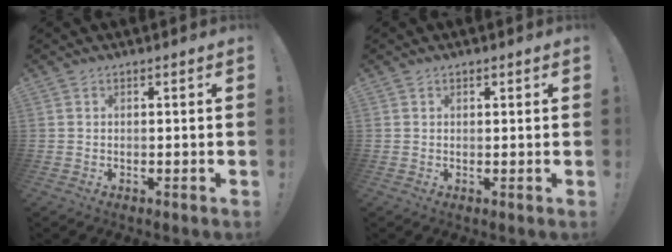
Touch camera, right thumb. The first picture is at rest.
{"total": 0.7, "force": [0.4, 0.5, 0.1], "torque": [0.007, -0.003, 0.007]}